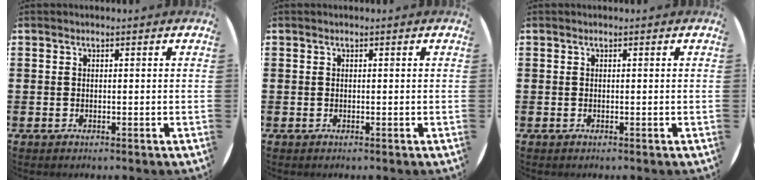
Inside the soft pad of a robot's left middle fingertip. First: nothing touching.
{"total": 0.0}
{"total": 0.0}